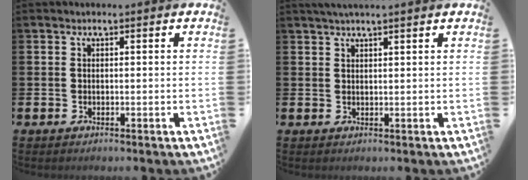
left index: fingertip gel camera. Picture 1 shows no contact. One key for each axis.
{"total": 2.0, "fx": 1.8, "fy": -0.3, "fz": 0.8, "tx": -0.024, "ty": 0.002, "tz": 0.035}